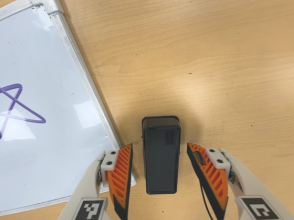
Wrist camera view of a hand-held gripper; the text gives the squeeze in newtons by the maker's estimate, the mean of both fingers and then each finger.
{"total": 0.0}